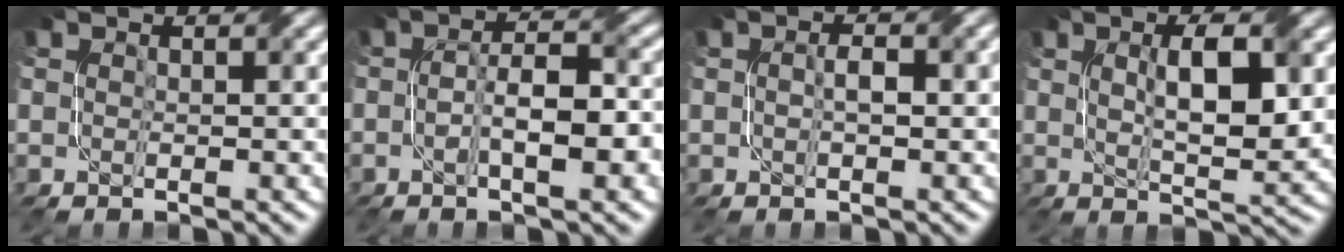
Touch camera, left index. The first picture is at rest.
{"total": 5.8, "force": [-1.2, 1.7, 5.4], "torque": [-0.092, 0.006, -0.020]}
{"total": 1.9, "force": [-0.1, 0.6, 1.8], "torque": [-0.032, 0.004, -0.001]}
{"total": 6.5, "force": [1.3, 1.7, 6.2], "torque": [-0.097, 0.001, 0.022]}